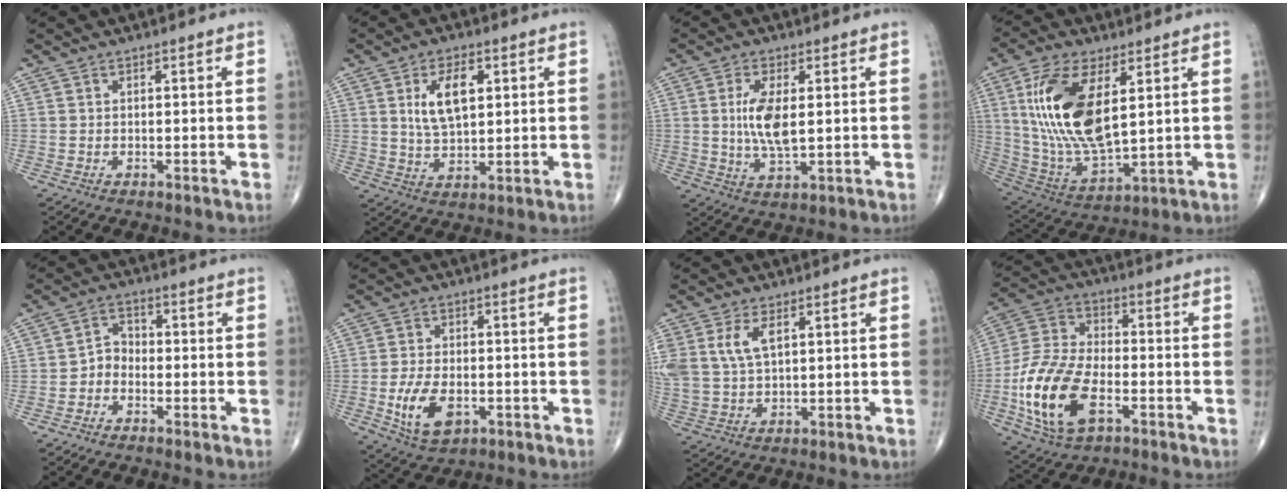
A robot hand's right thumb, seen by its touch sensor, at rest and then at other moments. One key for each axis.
{"total": 8.9, "fx": 2.6, "fy": 4.5, "fz": 7.3, "tx": -0.119, "ty": -0.008, "tz": 0.050}
{"total": 7.9, "fx": 0.9, "fy": 3.0, "fz": 7.2, "tx": -0.147, "ty": -0.014, "tz": 0.020}
{"total": 19.4, "fx": 4.9, "fy": 8.8, "fz": 16.6, "tx": -0.334, "ty": -0.023, "tz": 0.102}
{"total": 3.4, "fx": -1.6, "fy": 2.5, "fz": 1.6, "tx": -0.011, "ty": 0.021, "tz": -0.043}
{"total": 9.3, "fx": -2.8, "fy": 5.5, "fz": 7.0, "tx": -0.126, "ty": 0.003, "tz": -0.039}
{"total": 8.0, "fx": 2.9, "fy": 4.3, "fz": 6.1, "tx": -0.138, "ty": 0.000, "tz": 0.066}
{"total": 17.6, "fx": -5.8, "fy": 9.6, "fz": 13.5, "tx": -0.276, "ty": 0.020, "tz": -0.107}